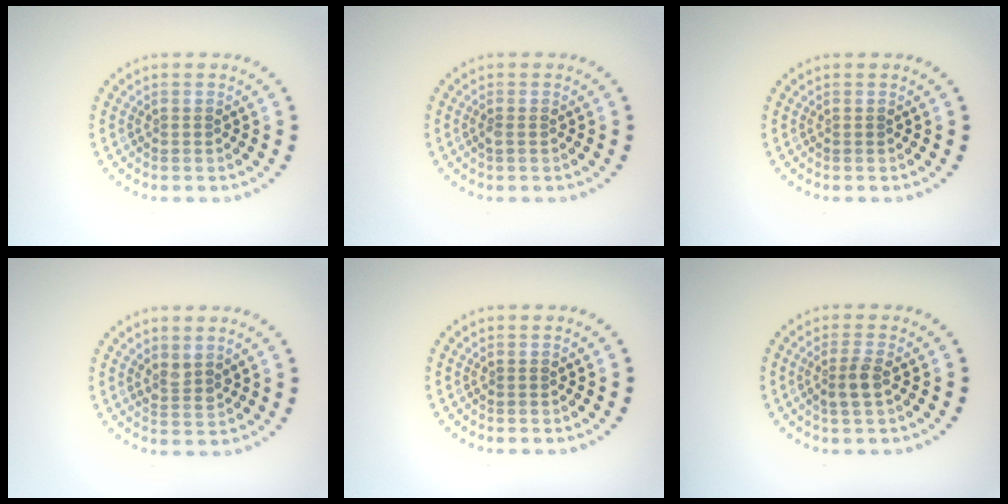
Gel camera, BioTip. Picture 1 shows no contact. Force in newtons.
{"total": 0.6, "press": 0.6, "slide": 0.2}
{"total": 0.0}
{"total": 1.5, "press": 1.2, "slide": 0.9}
{"total": 0.0}
{"total": 2.2, "press": 2.0, "slide": 0.8}